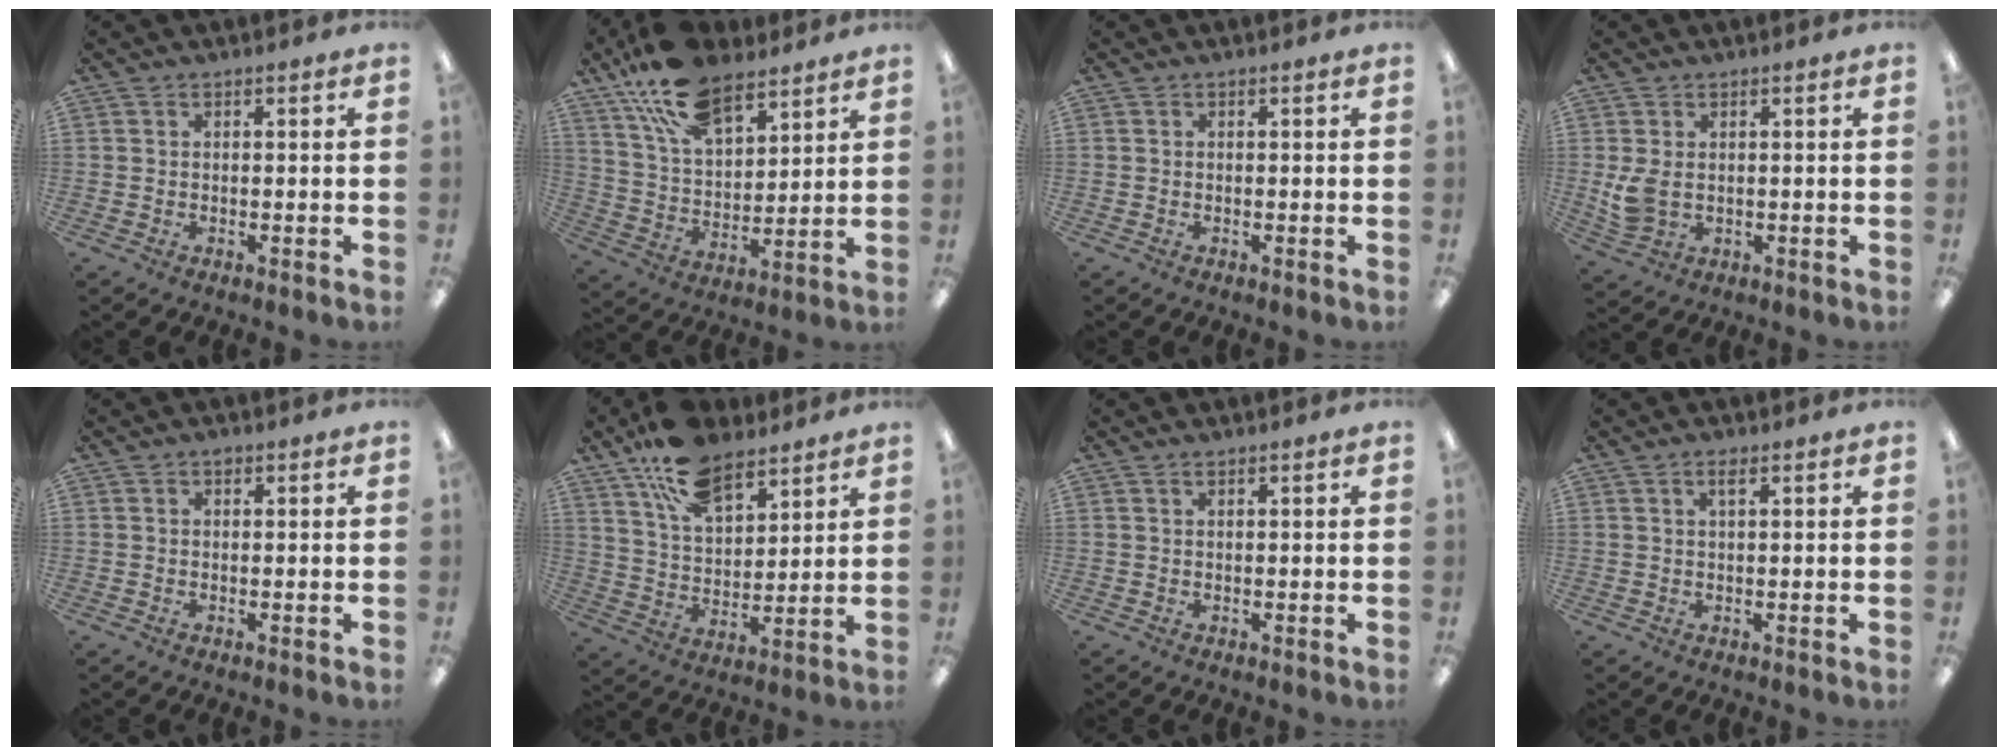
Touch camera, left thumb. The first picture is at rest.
{"total": 17.6, "force": [12.2, 8.6, 9.3], "torque": [-0.186, -0.051, 0.225]}
{"total": 0.0}
{"total": 5.0, "force": [0.8, 3.3, 3.7], "torque": [-0.090, -0.007, 0.010]}
{"total": 0.8, "force": [0.5, 0.5, 0.4], "torque": [-0.010, 0.003, 0.008]}
{"total": 15.2, "force": [10.7, 7.6, 7.7], "torque": [-0.145, -0.046, 0.200]}
{"total": 0.7, "force": [0.6, 0.2, 0.4], "torque": [-0.009, 0.002, 0.010]}
{"total": 1.8, "force": [1.1, 0.4, 1.3], "torque": [-0.030, 0.003, 0.019]}